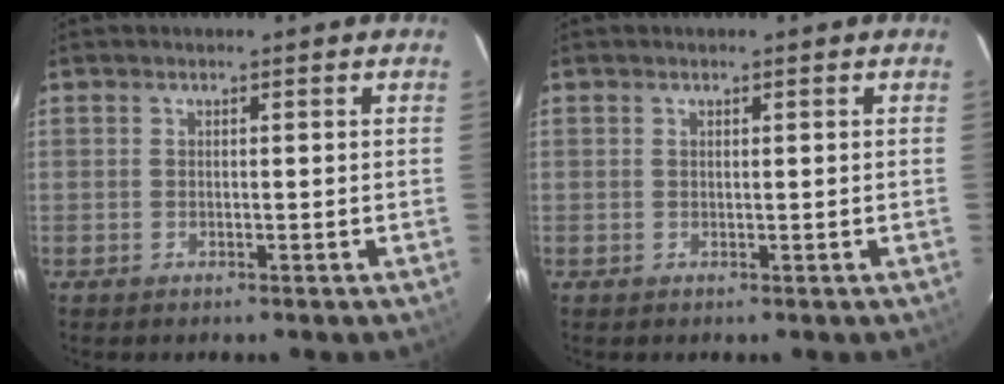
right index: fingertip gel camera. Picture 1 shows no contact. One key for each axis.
{"total": 0.0}